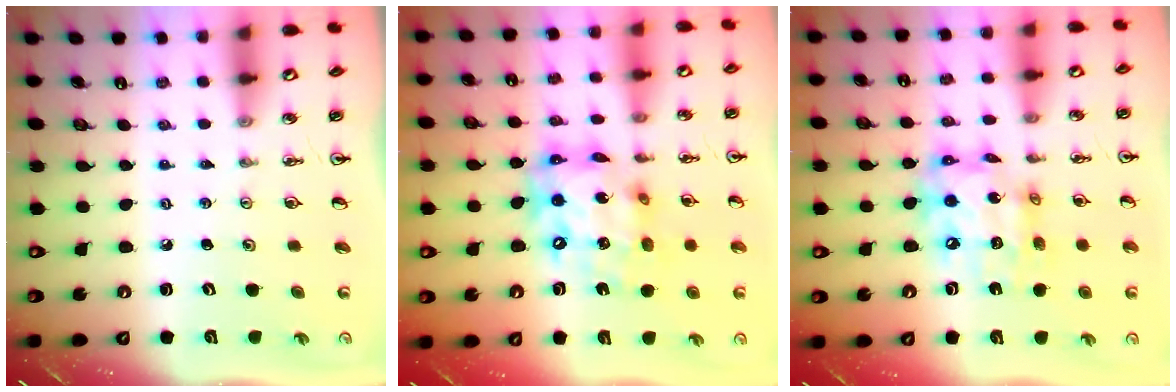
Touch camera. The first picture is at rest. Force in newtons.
{"total": 17.2, "press": 17.1, "slide": 1.4}
{"total": 13.5, "press": 13.5, "slide": 1.2}